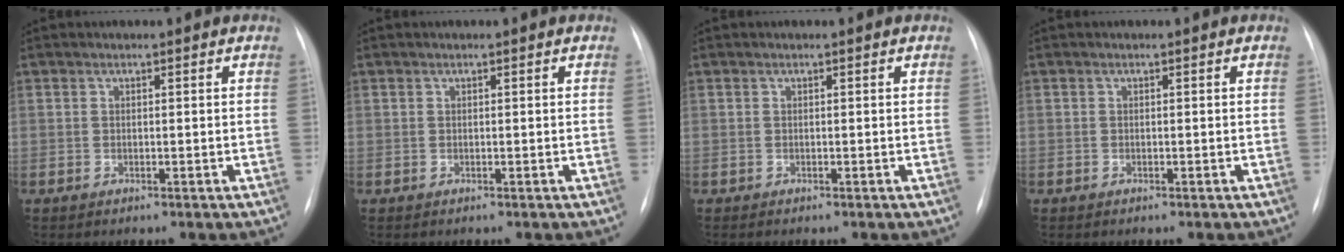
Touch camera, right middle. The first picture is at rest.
{"total": 0.0}
{"total": 0.0}
{"total": 0.0}